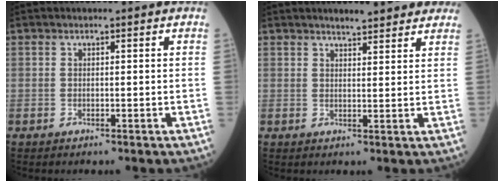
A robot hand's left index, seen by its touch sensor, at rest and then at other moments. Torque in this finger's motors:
{"motor_torque": [-0.02, 0.02, 0.01, 0.03]}